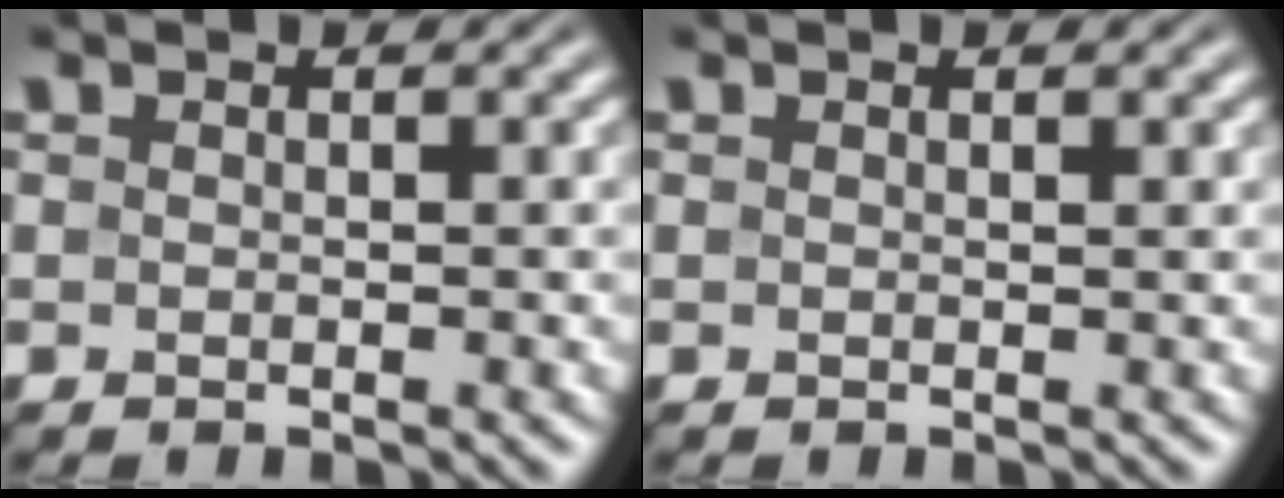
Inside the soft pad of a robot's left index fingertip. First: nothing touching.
{"total": 0.5, "force": [0.4, 0.1, 0.3], "torque": [-0.004, 0.001, 0.007]}